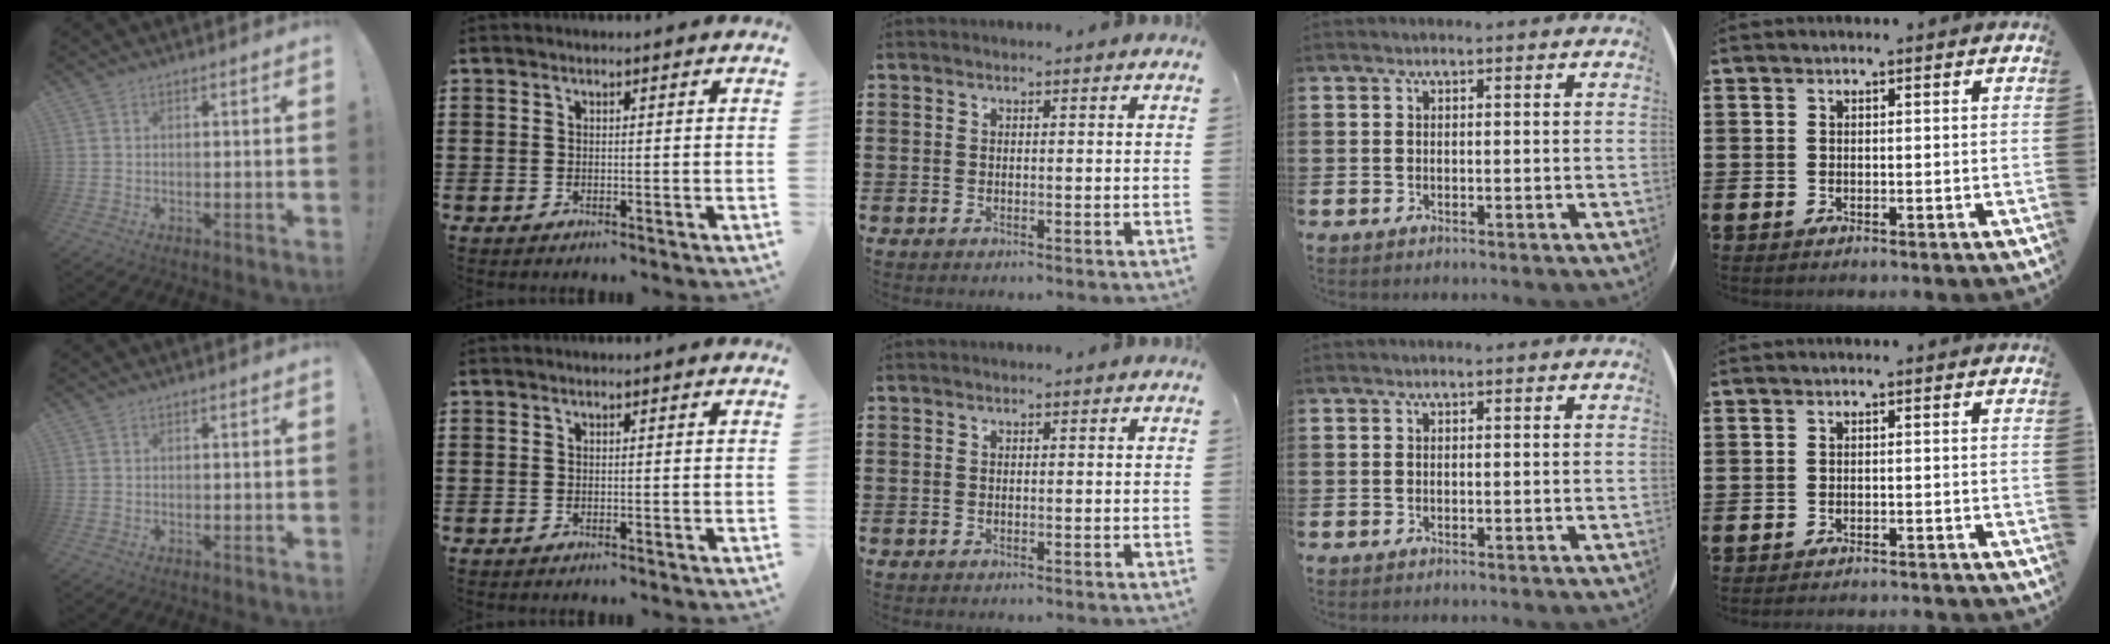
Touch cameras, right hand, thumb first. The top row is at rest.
{"little": {"total": 1.1, "force": [-1.1, -0.1, 0.0], "torque": [-0.001, 0.002, -0.023]}}